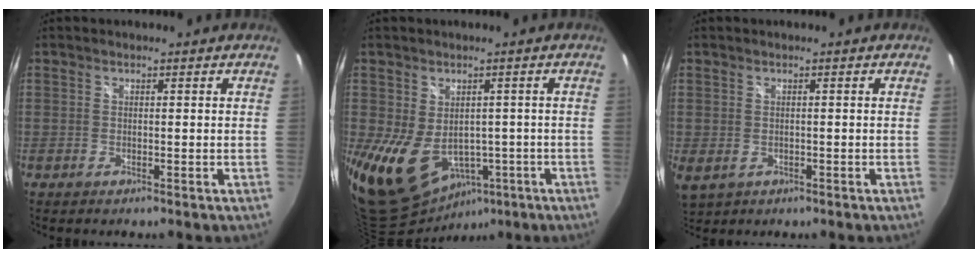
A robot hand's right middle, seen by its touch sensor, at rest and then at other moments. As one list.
[{"total": 15.2, "force": [-4.2, 11.4, 9.1], "torque": [-0.215, -0.029, -0.038]}, {"total": 4.4, "force": [-0.8, 3.4, 2.7], "torque": [-0.053, -0.012, -0.009]}]